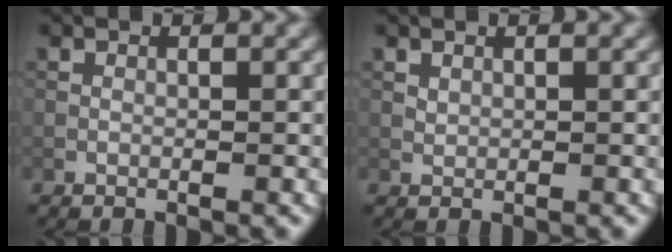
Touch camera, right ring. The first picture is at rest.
{"total": 0.6, "force": [0.4, 0.4, 0.2], "torque": [-0.007, -0.002, 0.011]}